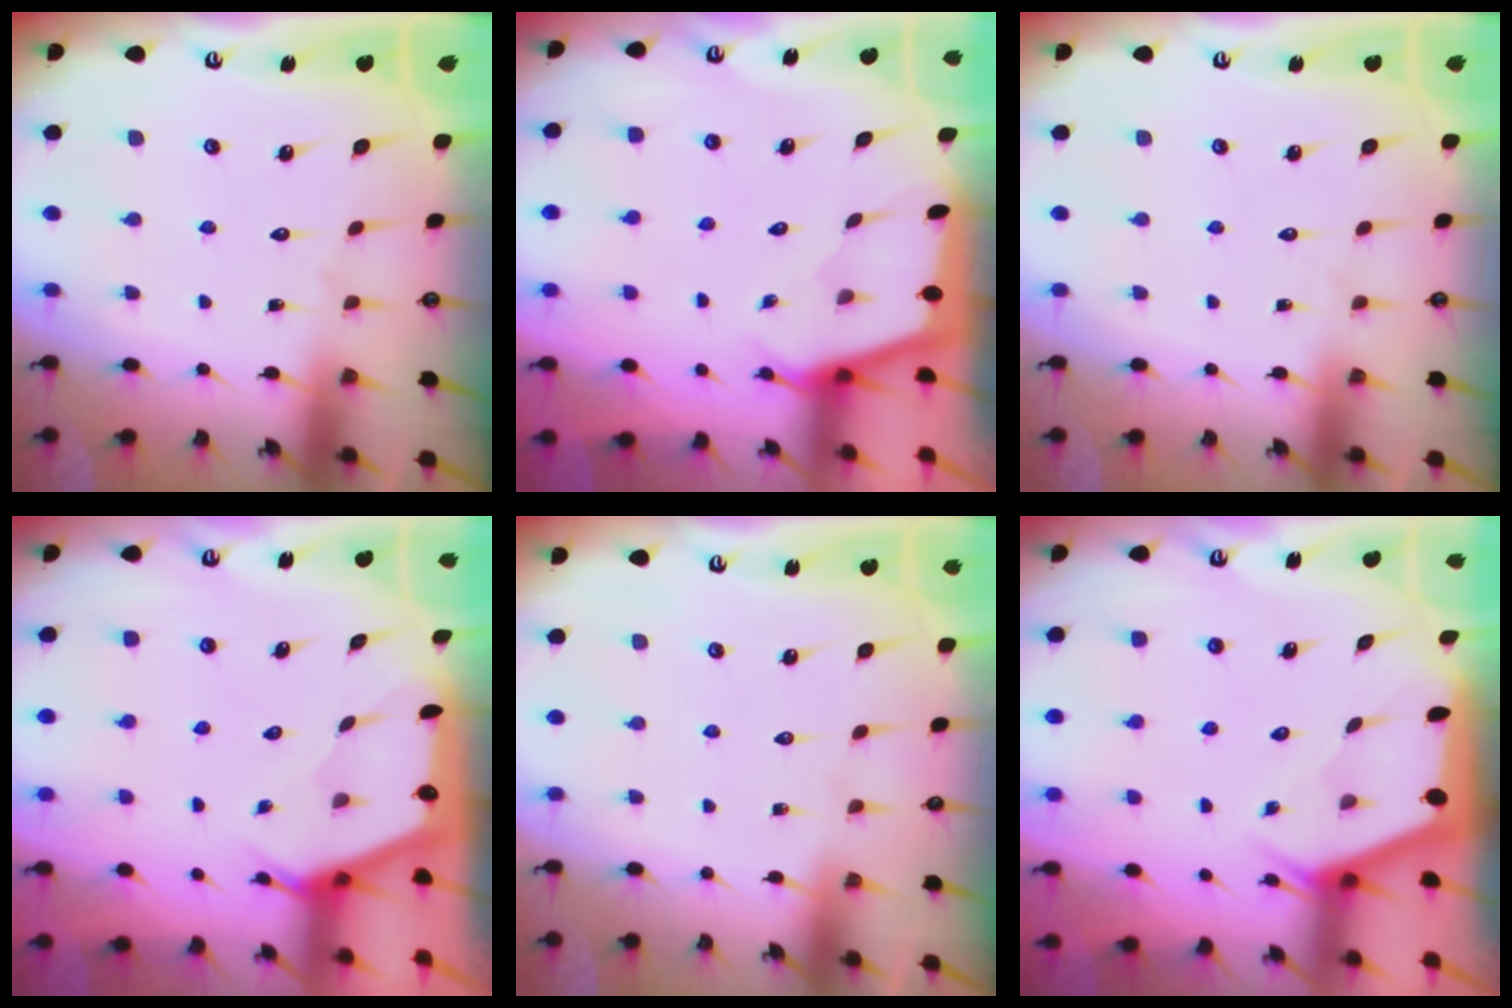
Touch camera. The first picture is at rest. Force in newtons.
{"total": 1.7, "press": 1.6, "slide": 0.2}
{"total": 0.0}
{"total": 2.4, "press": 2.4, "slide": 0.3}
{"total": 0.0}
{"total": 2.1, "press": 2.1, "slide": 0.3}